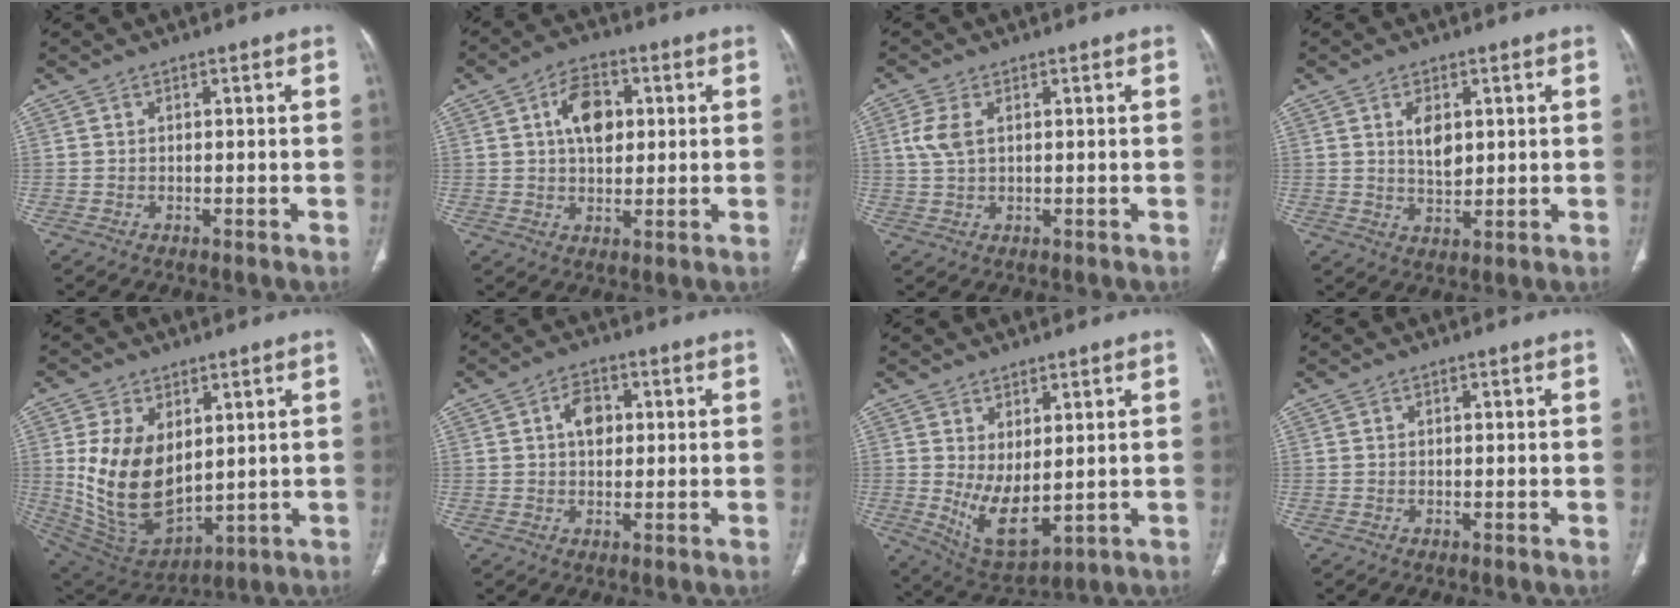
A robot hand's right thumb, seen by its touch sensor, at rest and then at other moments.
{"total": 8.2, "force": [2.0, 5.2, 6.0], "torque": [-0.079, 0.002, 0.030]}
{"total": 4.0, "force": [1.0, 2.1, 3.3], "torque": [-0.088, 0.005, 0.021]}
{"total": 5.2, "force": [1.5, 2.9, 4.0], "torque": [-0.057, -0.011, 0.032]}
{"total": 16.4, "force": [2.9, 10.1, 12.5], "torque": [-0.215, -0.023, 0.085]}
{"total": 4.5, "force": [1.0, 3.0, 3.1], "torque": [-0.041, 0.003, 0.014]}
{"total": 9.0, "force": [0.8, 4.5, 7.7], "torque": [-0.127, -0.027, 0.041]}
{"total": 0.0}